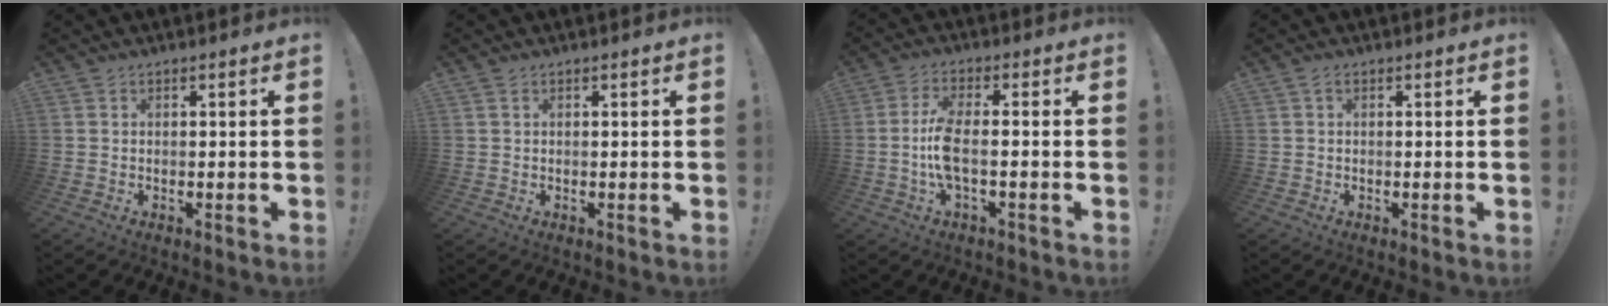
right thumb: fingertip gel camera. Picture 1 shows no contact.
{"total": 0.7, "force": [0.4, 0.4, 0.3], "torque": [-0.011, 0.003, 0.009]}
{"total": 8.6, "force": [-1.4, 1.9, 8.3], "torque": [-0.175, -0.015, -0.027]}
{"total": 0.8, "force": [0.2, 0.2, 0.8], "torque": [-0.014, 0.002, 0.001]}